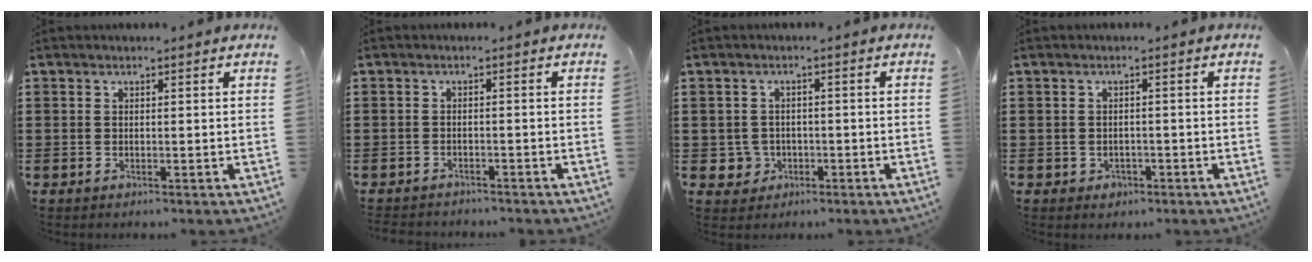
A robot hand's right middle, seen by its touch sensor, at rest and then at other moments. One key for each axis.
{"total": 1.5, "fx": -1.5, "fy": 0.2, "fz": -0.1, "tx": -0.004, "ty": 0.001, "tz": -0.034}
{"total": 2.6, "fx": -0.7, "fy": 2.4, "fz": 0.5, "tx": -0.020, "ty": 0.004, "tz": -0.018}
{"total": 1.0, "fx": -0.4, "fy": 0.8, "fz": 0.3, "tx": -0.009, "ty": 0.002, "tz": -0.011}